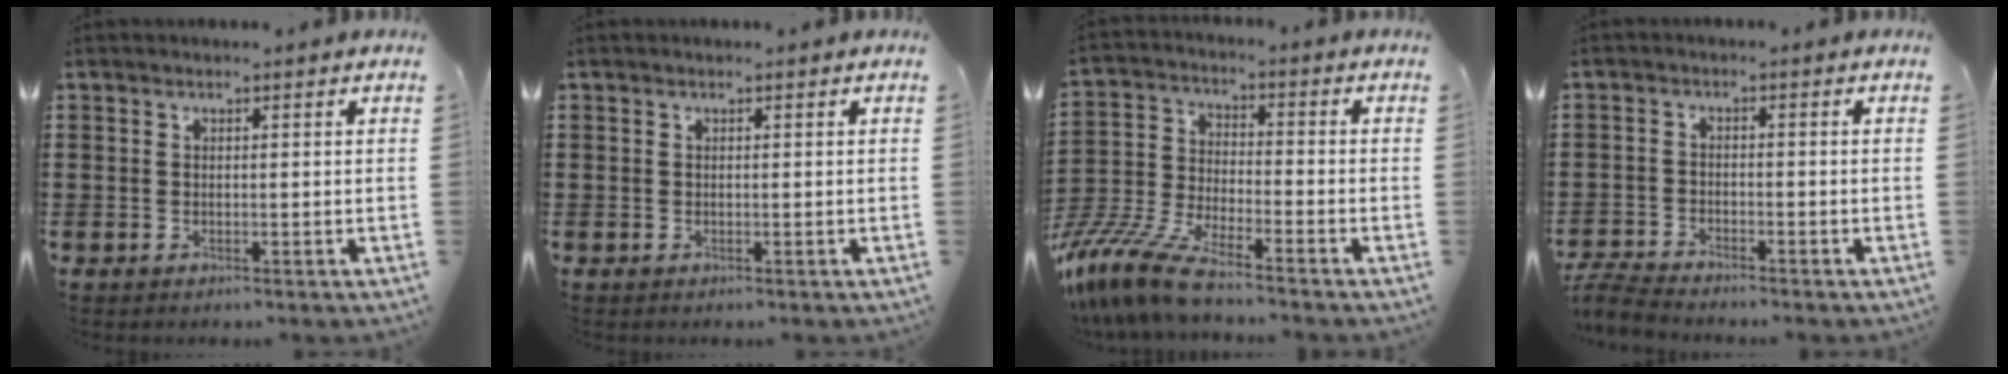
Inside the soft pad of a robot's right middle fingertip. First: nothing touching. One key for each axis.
{"total": 0.0}
{"total": 10.1, "fx": -9.0, "fy": 0.9, "fz": 4.6, "tx": -0.121, "ty": -0.002, "tz": -0.188}
{"total": 3.8, "fx": -3.7, "fy": 0.1, "fz": 0.9, "tx": -0.037, "ty": -0.012, "tz": -0.081}